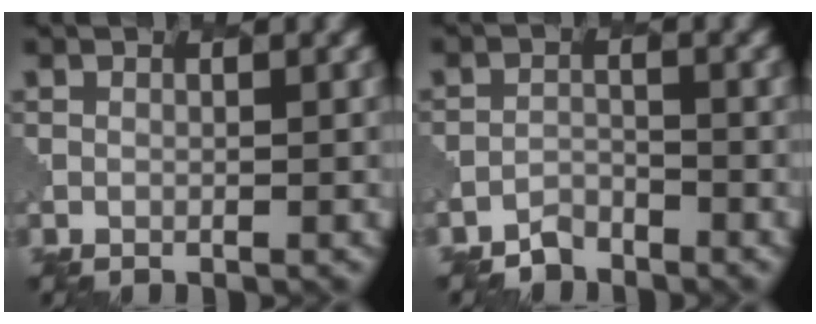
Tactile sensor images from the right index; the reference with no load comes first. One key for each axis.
{"total": 1.6, "fx": -1.5, "fy": 0.6, "fz": -0.2, "tx": 0.005, "ty": 0.003, "tz": -0.028}